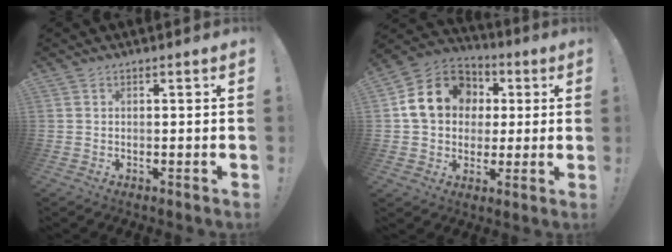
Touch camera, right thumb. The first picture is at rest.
{"total": 17.0, "force": [4.3, 13.9, 8.7], "torque": [-0.123, 0.002, 0.092]}